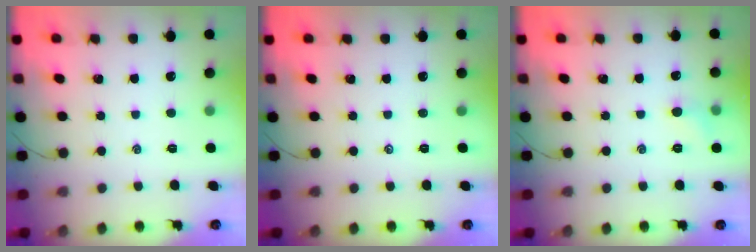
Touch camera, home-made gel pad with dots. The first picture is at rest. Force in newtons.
{"total": 0.0}
{"total": 5.4, "press": 5.1, "slide": 1.8}